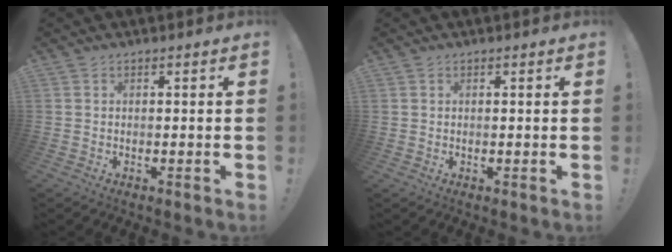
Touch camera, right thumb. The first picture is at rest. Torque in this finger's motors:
{"motor_torque": [1.02, 0.36, -0.04, -0.41, 0.00]}